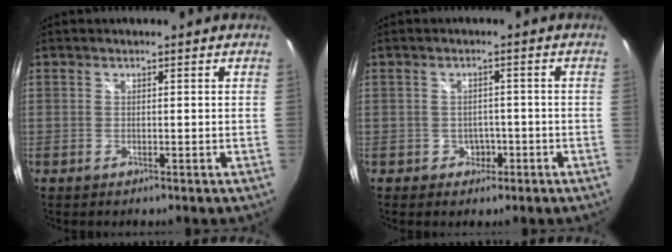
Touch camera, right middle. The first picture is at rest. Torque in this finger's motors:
{"motor_torque": [-0.09, -0.17, 0.08, 0.00]}